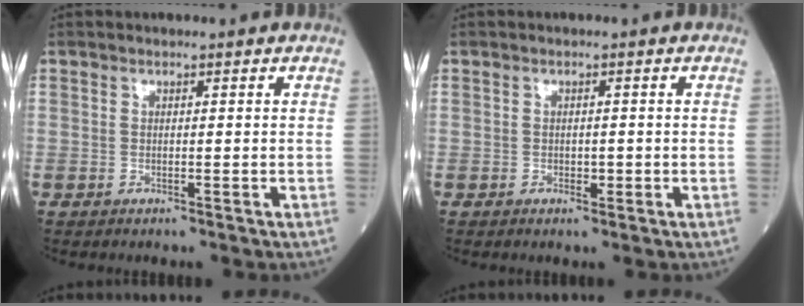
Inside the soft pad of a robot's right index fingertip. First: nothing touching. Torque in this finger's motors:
{"motor_torque": [-0.03, -0.04, 0.02, -0.01]}